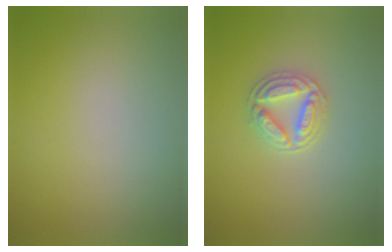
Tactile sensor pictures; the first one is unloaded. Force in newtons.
{"total": 3.2, "press": 2.9, "slide": 1.3}